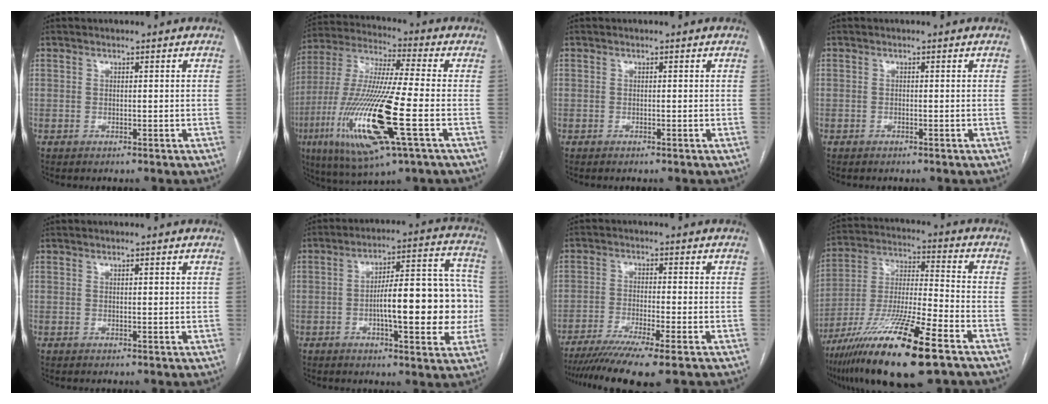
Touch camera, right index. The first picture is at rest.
{"total": 20.8, "force": [-6.3, 1.7, 19.8], "torque": [-0.436, -0.034, -0.117]}
{"total": 0.0}
{"total": 0.0}
{"total": 1.1, "force": [0.6, 0.2, 0.9], "torque": [-0.016, 0.001, 0.007]}
{"total": 16.9, "force": [-1.8, 4.6, 16.2], "torque": [-0.219, 0.036, -0.025]}
{"total": 11.1, "force": [-8.3, -0.3, 7.4], "torque": [-0.115, -0.020, -0.132]}
{"total": 20.3, "force": [-12.2, 1.9, 16.2], "torque": [-0.307, -0.043, -0.217]}